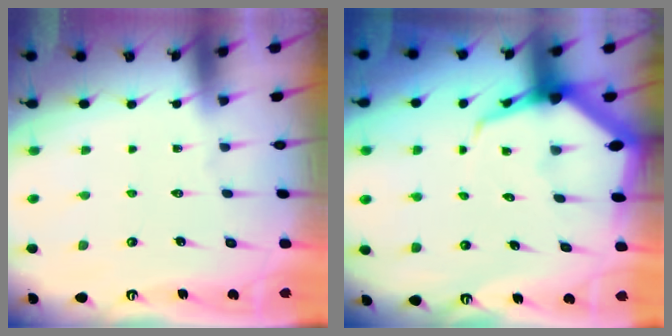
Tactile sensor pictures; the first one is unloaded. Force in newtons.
{"total": 7.2, "press": 7.1, "slide": 0.8}